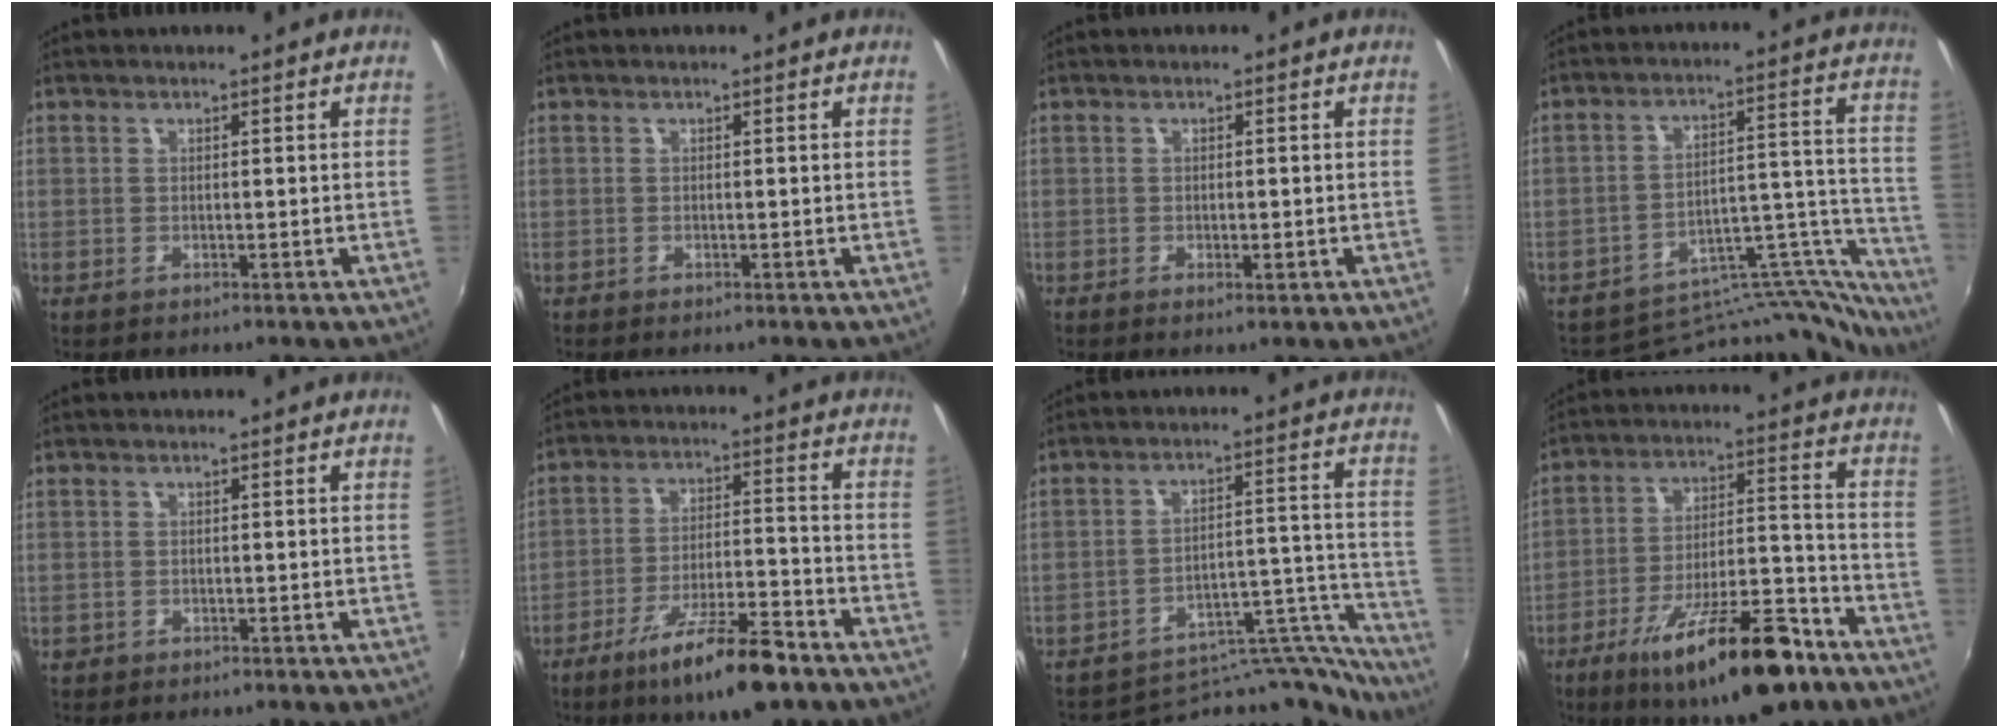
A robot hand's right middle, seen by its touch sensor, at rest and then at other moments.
{"total": 0.0}
{"total": 0.8, "force": [-0.2, 0.2, 0.8], "torque": [-0.011, -0.003, -0.005]}
{"total": 18.2, "force": [-18.1, 1.6, 0.6], "torque": [0.012, 0.061, -0.269]}
{"total": 1.1, "force": [-0.5, 0.9, 0.3], "torque": [-0.007, -0.003, -0.009]}
{"total": 13.4, "force": [-9.1, 2.8, 9.4], "torque": [-0.169, -0.014, -0.150]}
{"total": 15.8, "force": [-15.2, 2.9, 3.3], "torque": [-0.025, 0.035, -0.214]}
{"total": 20.2, "force": [-13.0, 5.6, 14.4], "torque": [-0.235, -0.016, -0.201]}